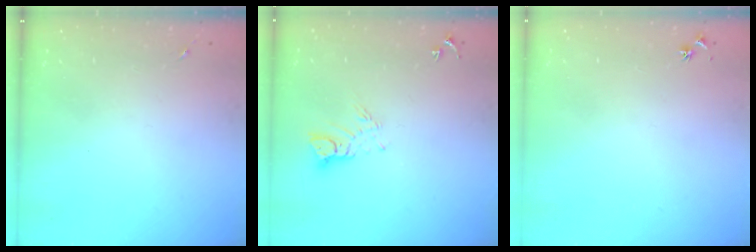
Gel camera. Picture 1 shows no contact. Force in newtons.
{"total": 5.7, "press": 5.7, "slide": 0.5}
{"total": 3.0, "press": 2.9, "slide": 0.4}